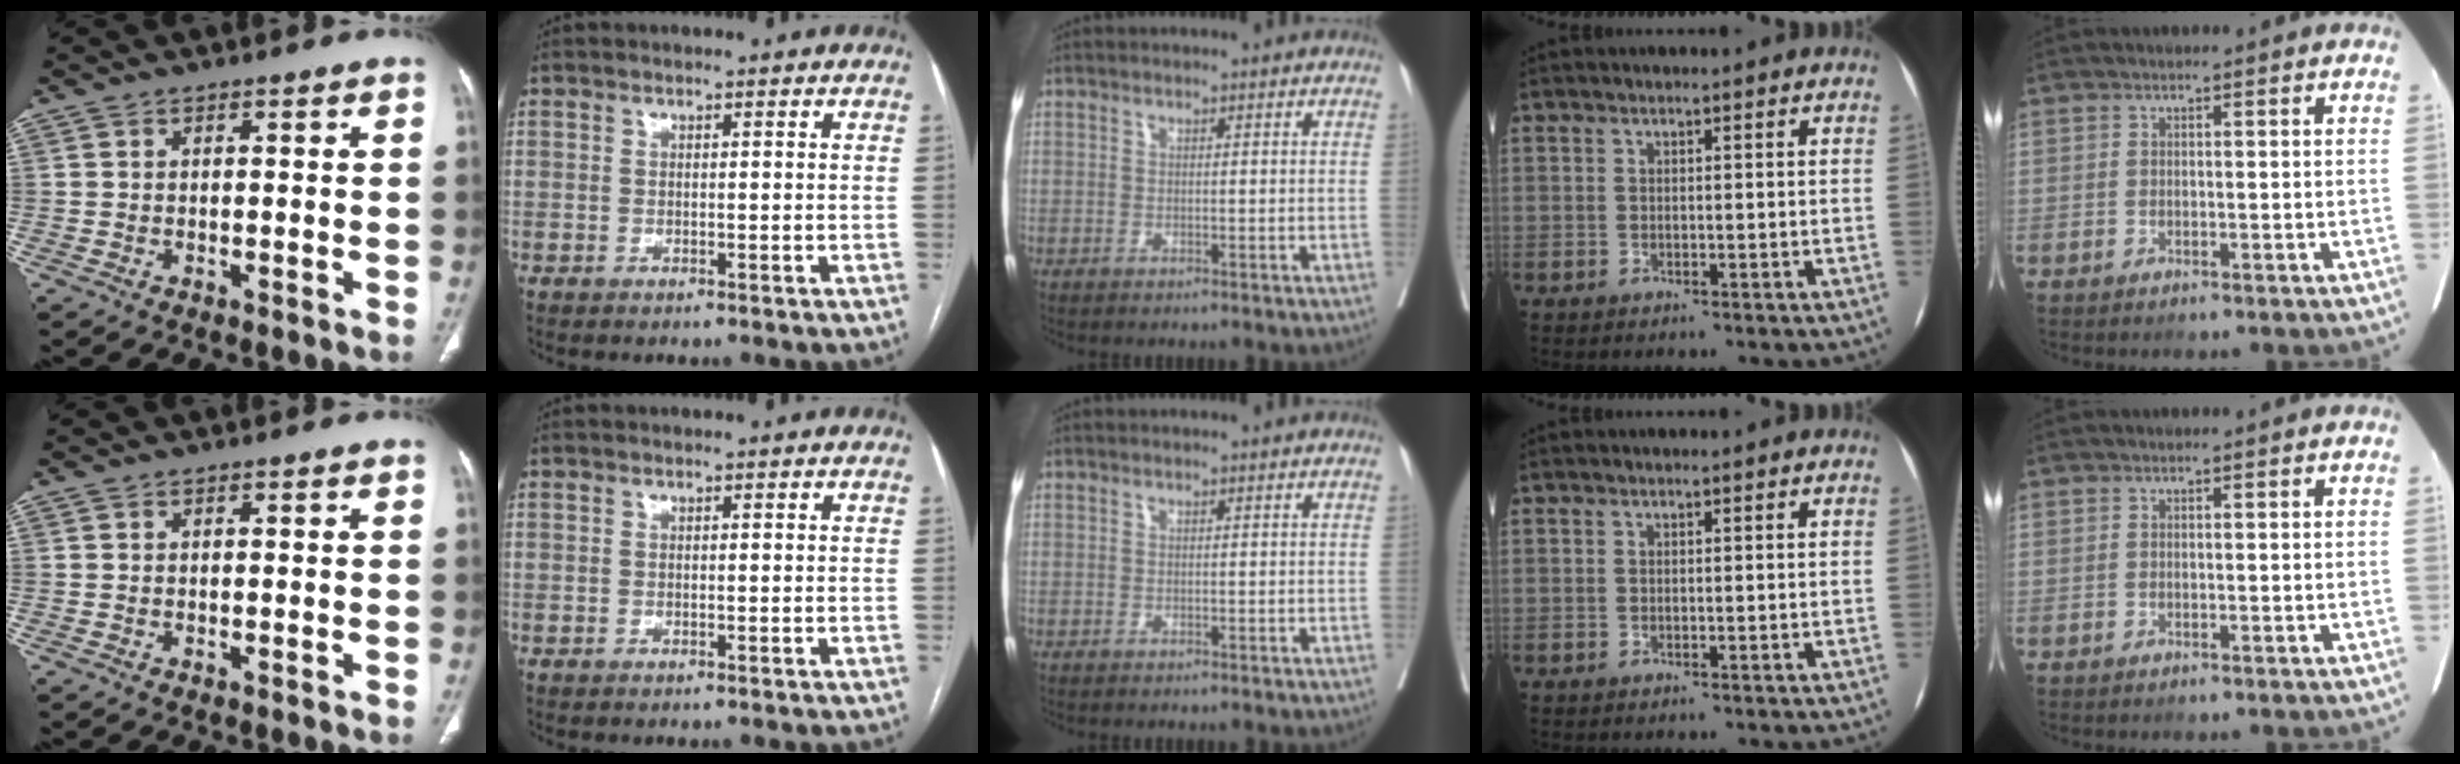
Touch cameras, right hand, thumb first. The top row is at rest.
{}